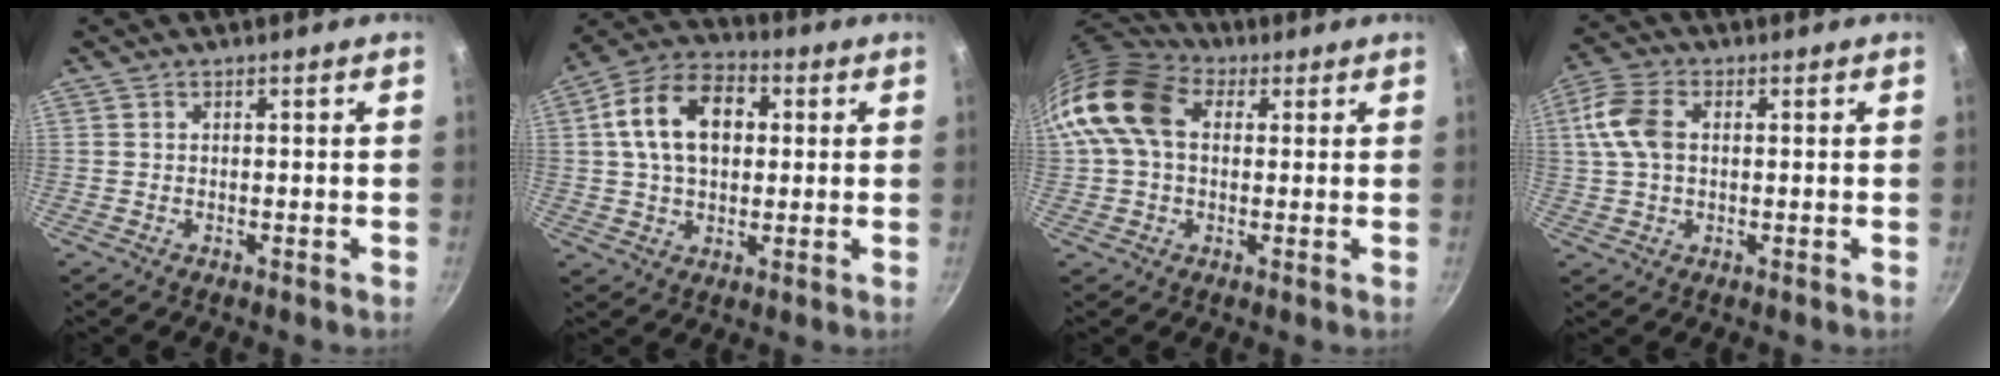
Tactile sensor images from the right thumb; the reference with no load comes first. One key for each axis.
{"total": 14.5, "fx": 2.8, "fy": 9.8, "fz": 10.3, "tx": -0.154, "ty": 0.019, "tz": 0.033}
{"total": 14.1, "fx": 2.5, "fy": 10.1, "fz": 9.5, "tx": -0.169, "ty": 0.024, "tz": 0.029}
{"total": 7.8, "fx": 1.2, "fy": 5.1, "fz": 5.8, "tx": -0.121, "ty": 0.012, "tz": 0.017}